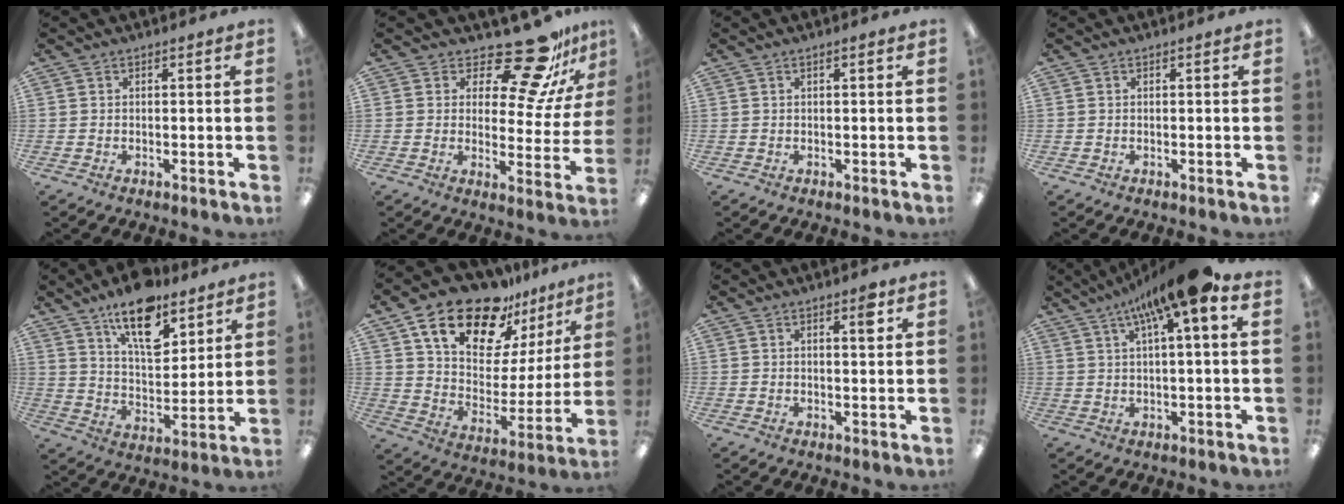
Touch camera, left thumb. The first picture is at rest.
{"total": 15.7, "force": [13.0, 4.5, 7.6], "torque": [-0.118, -0.105, 0.219]}
{"total": 0.6, "force": [0.2, 0.2, 0.6], "torque": [-0.010, 0.002, 0.002]}
{"total": 0.0}
{"total": 15.5, "force": [10.6, 7.1, 8.7], "torque": [-0.131, -0.055, 0.183]}
{"total": 20.0, "force": [14.8, 9.8, 9.3], "torque": [-0.168, -0.097, 0.262]}
{"total": 3.4, "force": [1.7, 1.0, 2.7], "torque": [-0.025, -0.009, 0.021]}
{"total": 12.7, "force": [6.6, 2.3, 10.6], "torque": [-0.183, -0.022, 0.109]}